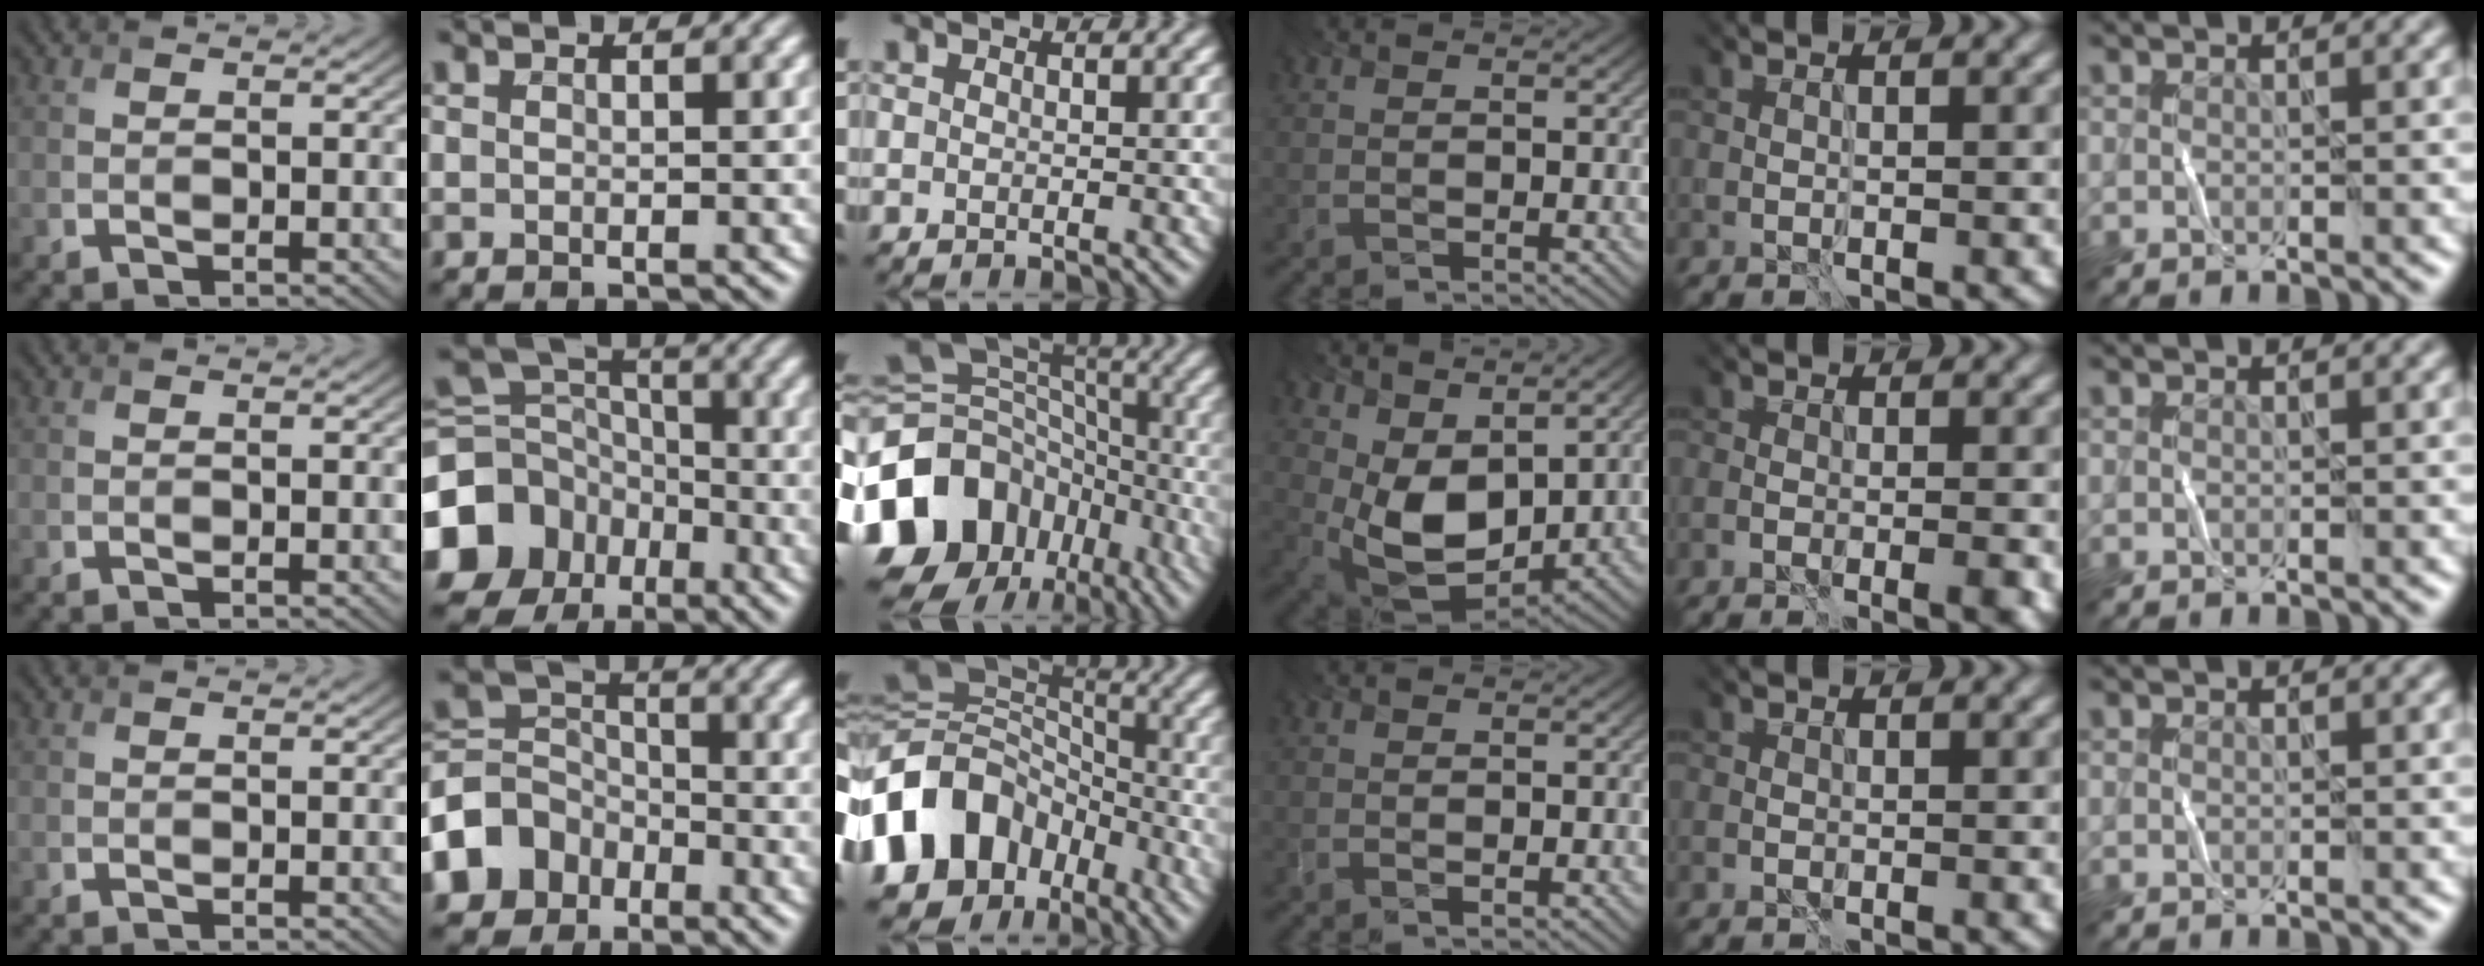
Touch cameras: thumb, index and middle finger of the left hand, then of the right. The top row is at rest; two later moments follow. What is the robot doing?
{"motion": "fold", "object": "bandana"}